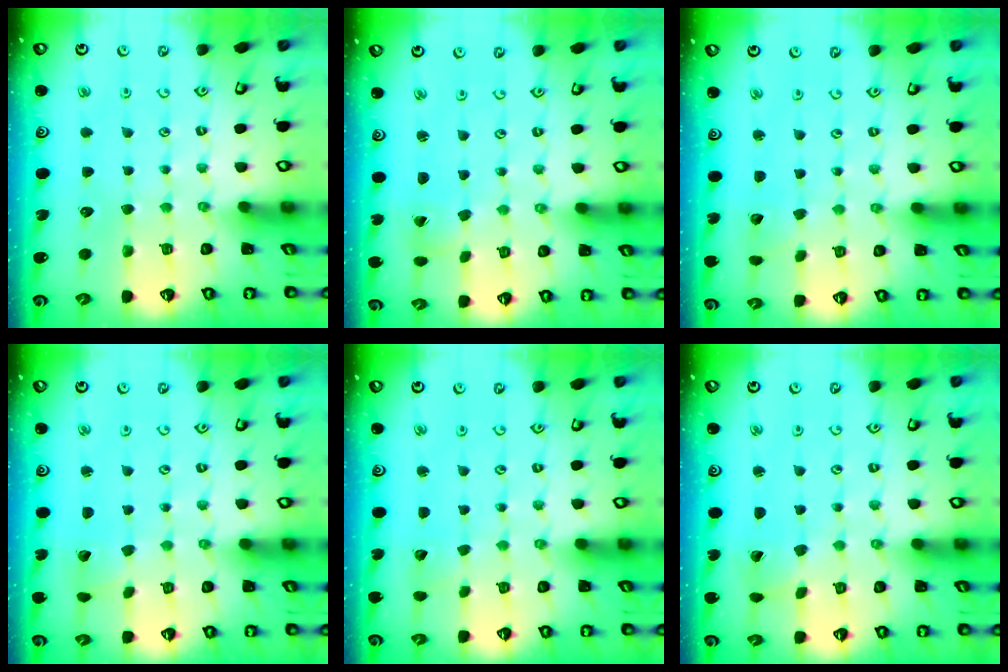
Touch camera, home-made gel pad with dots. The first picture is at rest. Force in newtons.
{"total": 1.8, "press": 1.8, "slide": 0.1}
{"total": 2.5, "press": 2.5, "slide": 0.3}
{"total": 3.5, "press": 3.5, "slide": 0.1}
{"total": 1.8, "press": 1.8, "slide": 0.1}
{"total": 1.2, "press": 1.2, "slide": 0.1}